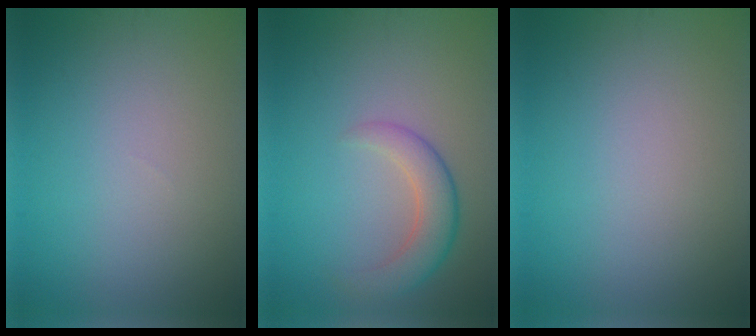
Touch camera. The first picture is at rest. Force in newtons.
{"total": 3.6, "press": 3.6, "slide": 0.1}
{"total": 0.0}